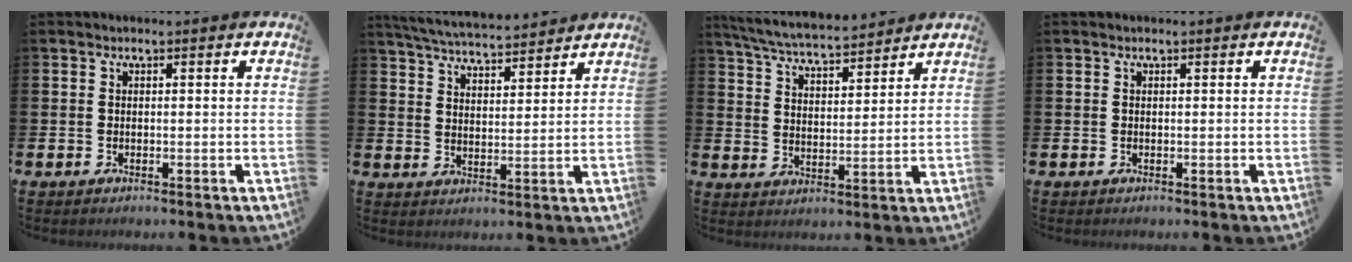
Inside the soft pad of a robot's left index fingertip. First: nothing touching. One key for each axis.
{"total": 5.6, "fx": 5.5, "fy": 0.5, "fz": 0.9, "tx": -0.039, "ty": -0.031, "tz": 0.099}
{"total": 6.2, "fx": 6.0, "fy": 0.6, "fz": 1.4, "tx": -0.051, "ty": -0.036, "tz": 0.106}
{"total": 0.0}